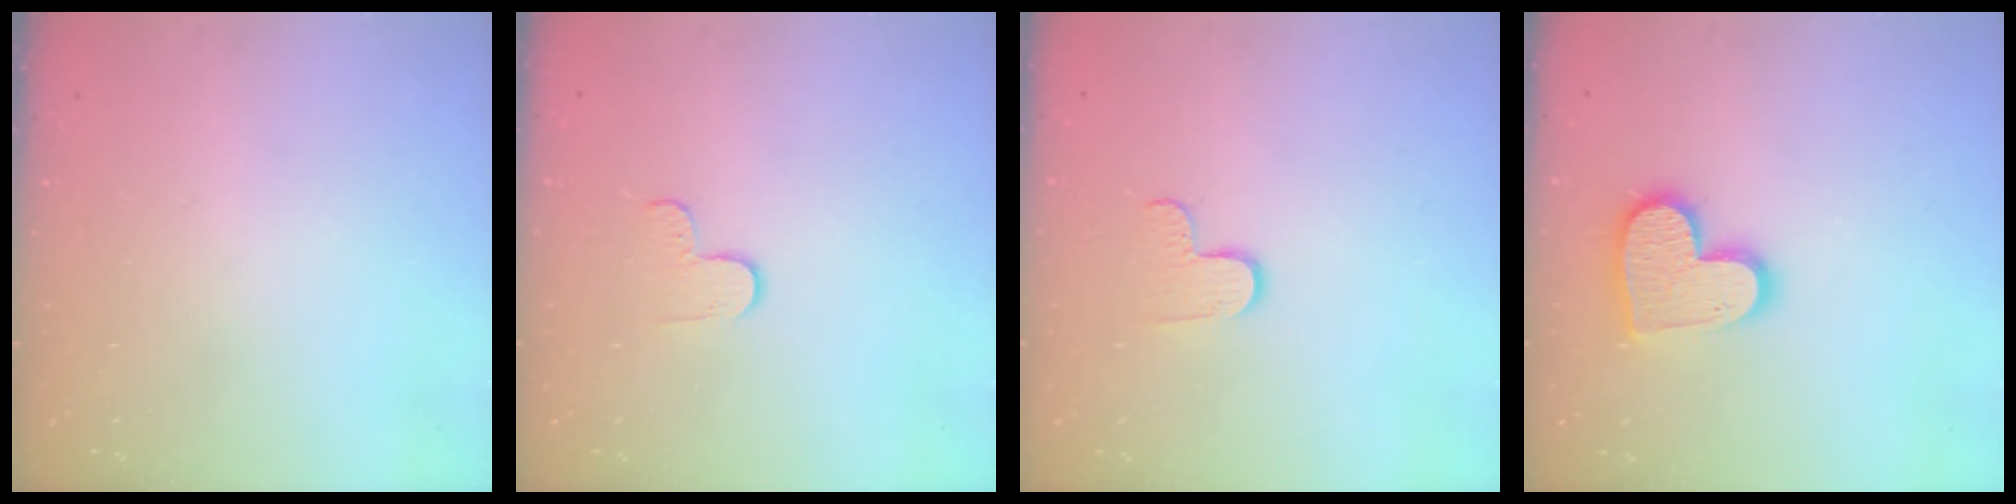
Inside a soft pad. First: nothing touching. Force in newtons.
{"total": 3.5, "press": 3.4, "slide": 0.4}
{"total": 4.8, "press": 4.8, "slide": 0.4}
{"total": 13.0, "press": 13.0, "slide": 1.1}